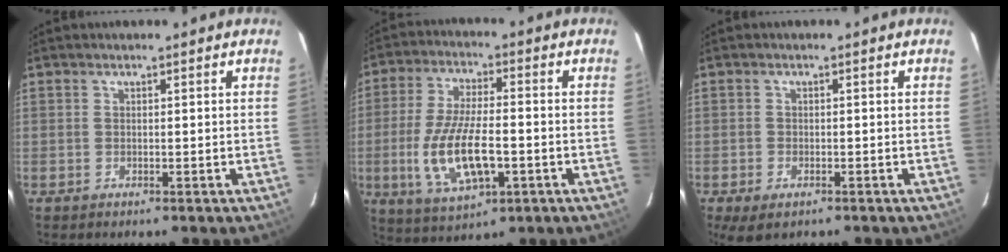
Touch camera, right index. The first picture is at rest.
{"total": 14.2, "force": [-3.6, 5.4, 12.6], "torque": [-0.260, -0.013, -0.059]}
{"total": 4.0, "force": [-2.5, 2.0, 2.4], "torque": [-0.053, -0.016, -0.040]}